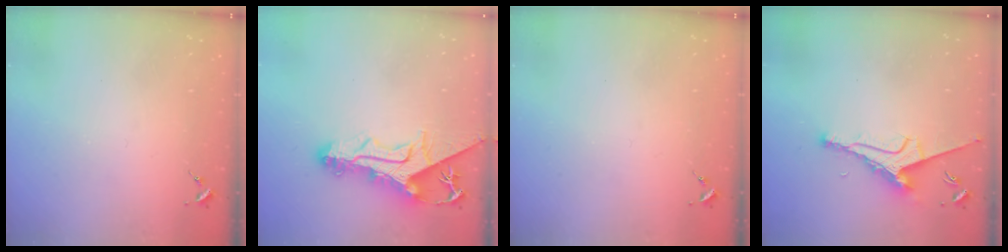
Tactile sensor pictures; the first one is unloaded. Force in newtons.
{"total": 15.5, "press": 15.5, "slide": 1.3}
{"total": 0.0}
{"total": 8.3, "press": 8.2, "slide": 1.1}